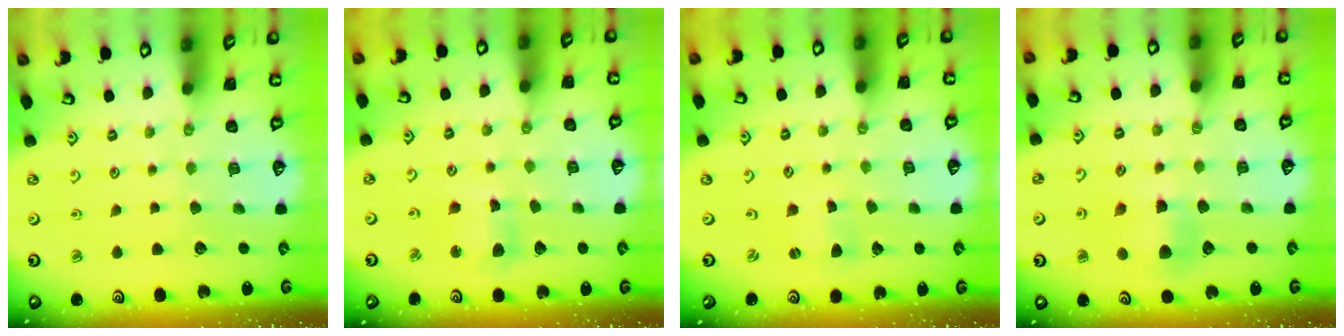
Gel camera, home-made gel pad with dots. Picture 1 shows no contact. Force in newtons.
{"total": 7.9, "press": 7.8, "slide": 1.0}
{"total": 0.7, "press": 0.7, "slide": 0.3}
{"total": 5.3, "press": 5.3, "slide": 0.2}